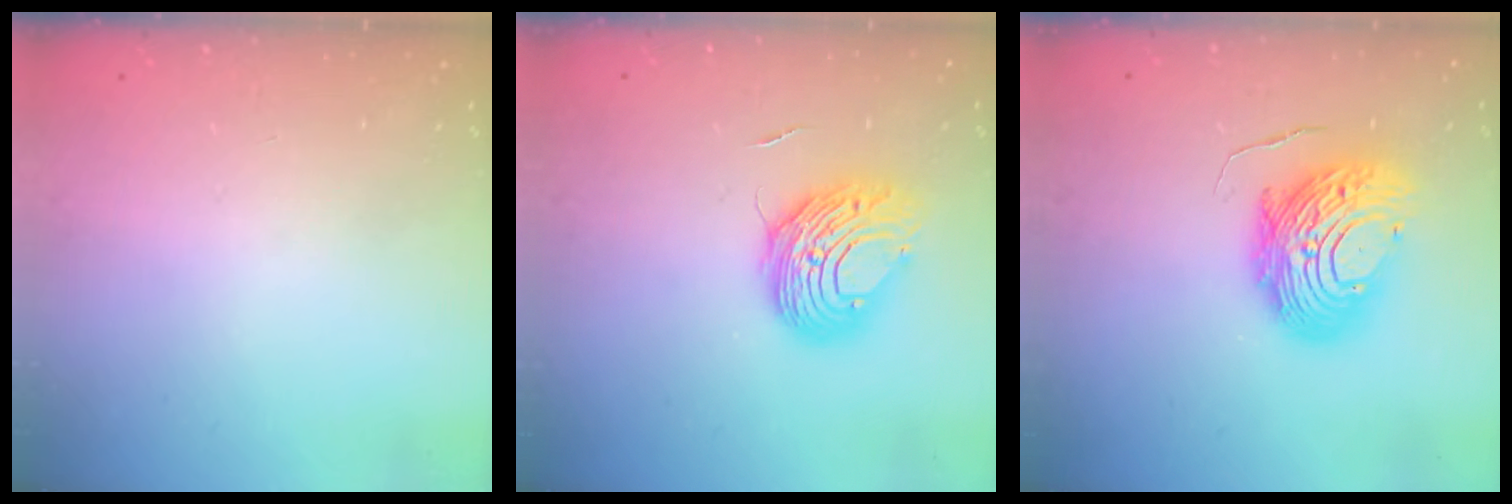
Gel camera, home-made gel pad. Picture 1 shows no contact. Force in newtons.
{"total": 9.6, "press": 9.5, "slide": 0.7}
{"total": 14.4, "press": 14.4, "slide": 1.3}